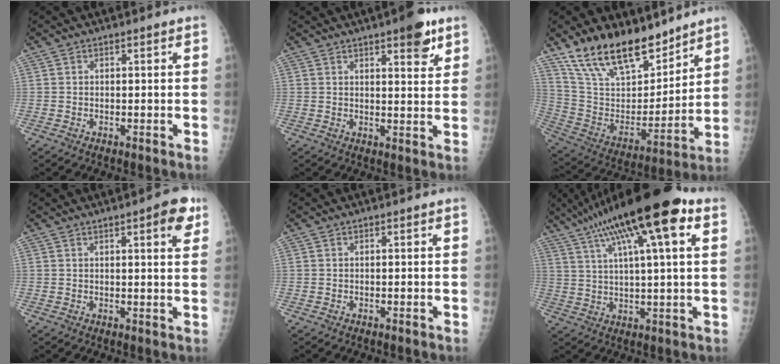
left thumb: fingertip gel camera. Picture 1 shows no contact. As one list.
[{"total": 6.9, "force": [4.2, 2.2, 5.1], "torque": [-0.052, -0.020, 0.051]}, {"total": 20.9, "force": [15.7, 8.9, 10.4], "torque": [-0.149, -0.078, 0.287]}, {"total": 5.7, "force": [3.0, 1.5, 4.6], "torque": [-0.046, -0.009, 0.032]}, {"total": 0.0}, {"total": 21.1, "force": [10.4, 4.3, 17.8], "torque": [-0.306, 0.018, 0.168]}]